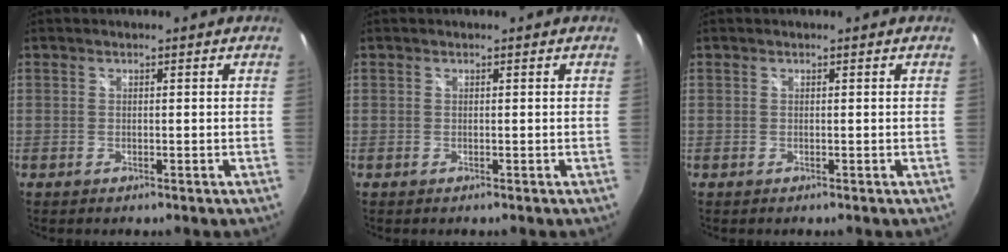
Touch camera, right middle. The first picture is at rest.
{"total": 0.0}
{"total": 0.0}